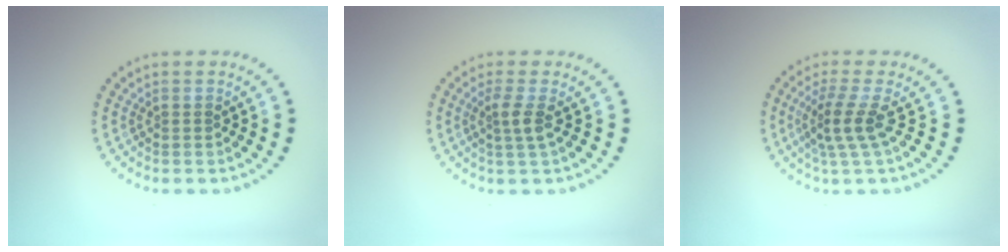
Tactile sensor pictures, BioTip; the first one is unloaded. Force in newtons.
{"total": 1.8, "press": 1.2, "slide": 1.3}
{"total": 2.9, "press": 2.0, "slide": 2.1}